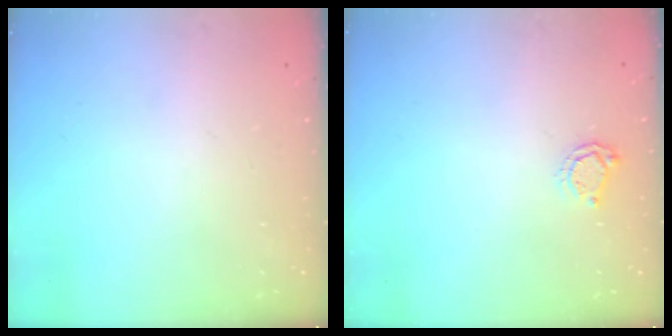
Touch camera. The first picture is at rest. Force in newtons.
{"total": 5.3, "press": 5.3, "slide": 0.5}